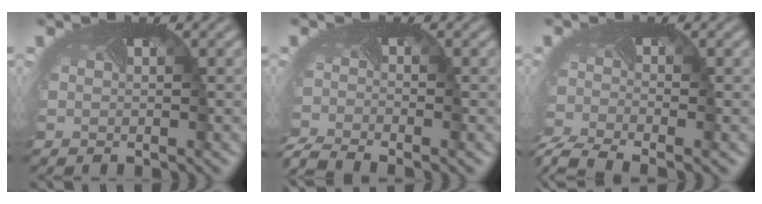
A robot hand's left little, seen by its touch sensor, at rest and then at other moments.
{"total": 3.6, "force": [-3.5, 0.2, 0.8], "torque": [-0.023, -0.025, -0.074]}
{"total": 5.4, "force": [-4.6, 1.5, 2.4], "torque": [-0.063, -0.040, -0.079]}